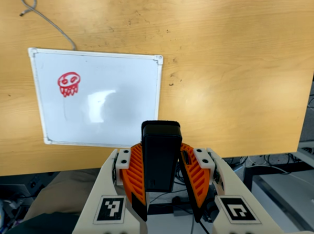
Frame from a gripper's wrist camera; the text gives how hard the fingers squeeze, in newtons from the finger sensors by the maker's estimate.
{"total": 6.5, "left": 5.0, "right": 8.0}